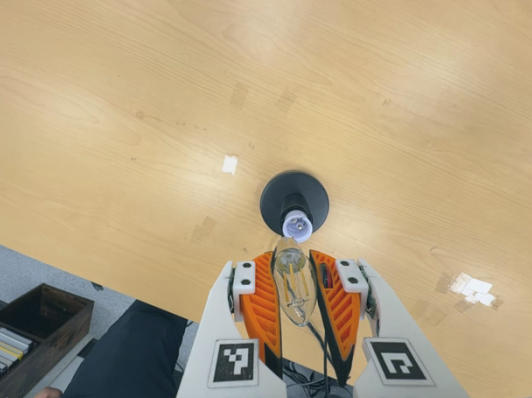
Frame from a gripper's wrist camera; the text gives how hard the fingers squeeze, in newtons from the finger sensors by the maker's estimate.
{"total": 22.4, "left": 25.0, "right": 19.9}